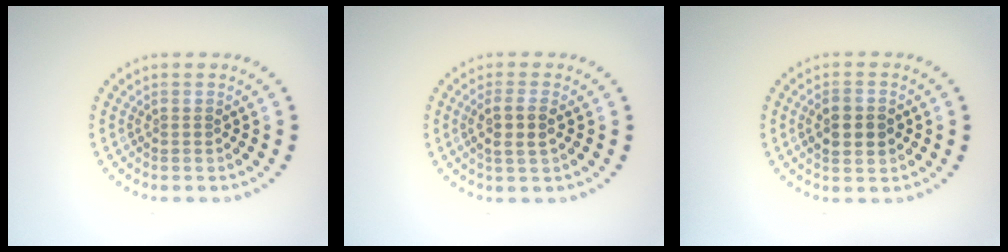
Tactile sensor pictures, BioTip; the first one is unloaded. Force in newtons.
{"total": 2.5, "press": 2.2, "slide": 1.1}
{"total": 2.6, "press": 2.6, "slide": 0.2}